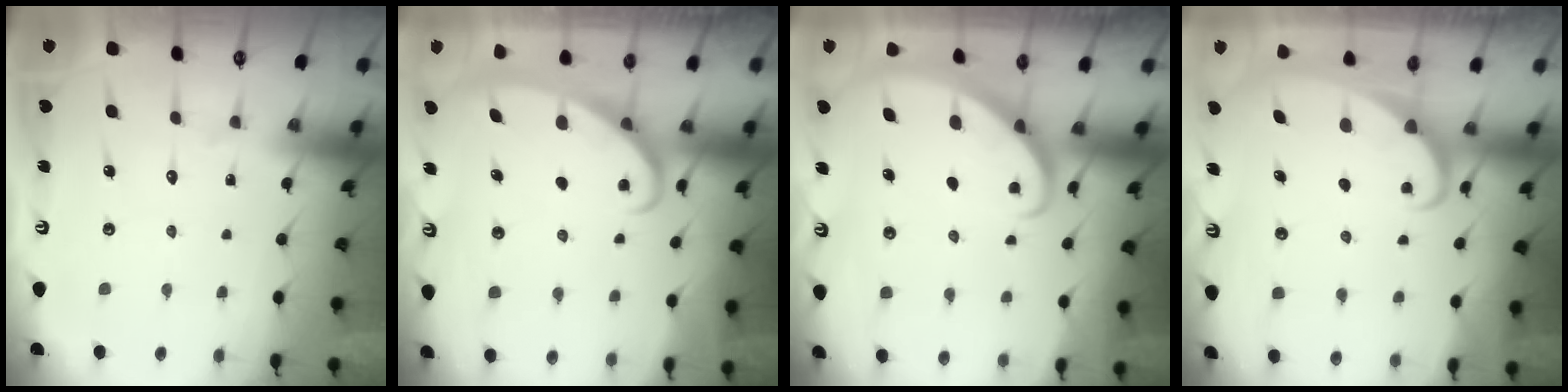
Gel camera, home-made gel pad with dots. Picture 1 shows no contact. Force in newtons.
{"total": 2.8, "press": 2.8, "slide": 0.4}
{"total": 2.8, "press": 2.8, "slide": 0.2}
{"total": 1.8, "press": 1.8, "slide": 0.2}